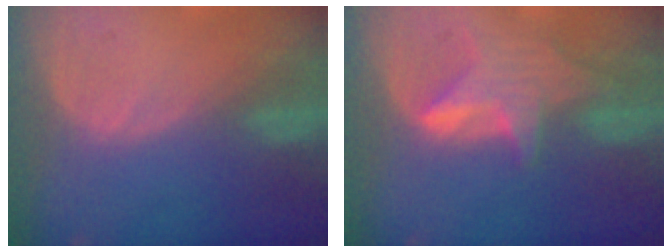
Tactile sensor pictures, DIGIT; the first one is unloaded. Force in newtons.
{"total": 6.1, "press": 6.1, "slide": 0.1}